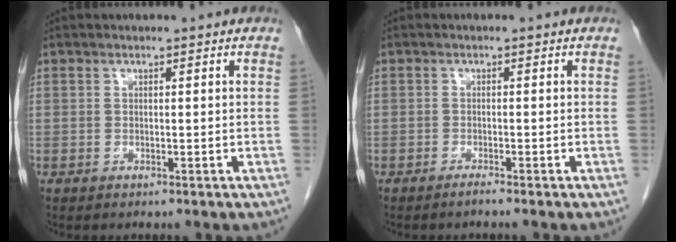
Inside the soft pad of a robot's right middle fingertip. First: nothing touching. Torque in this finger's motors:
{"motor_torque": [-0.14, -0.01, -0.01, -0.01]}